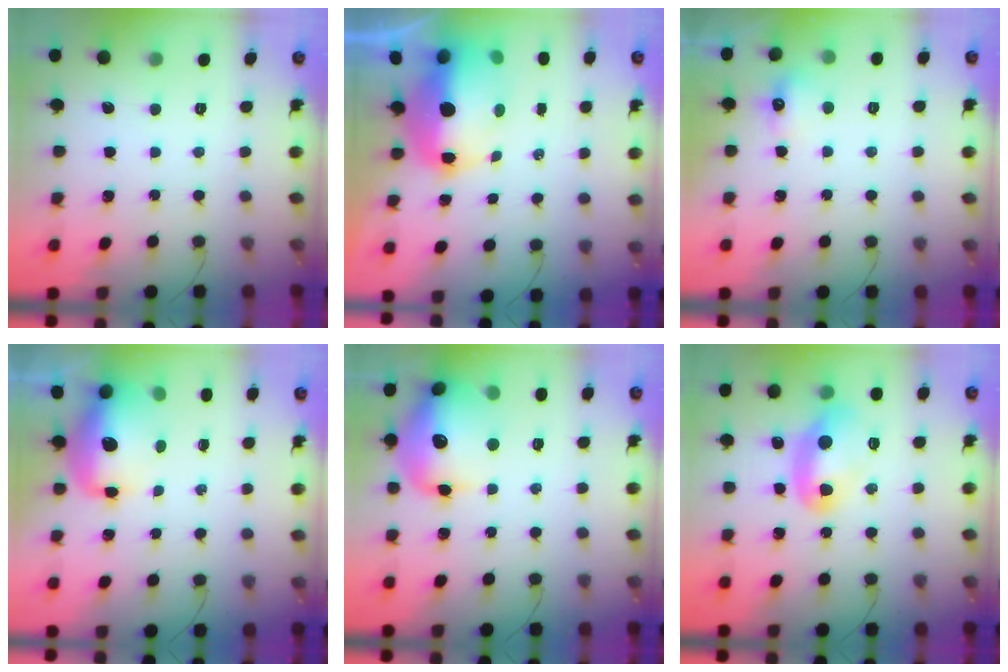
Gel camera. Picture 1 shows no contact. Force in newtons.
{"total": 14.3, "press": 14.1, "slide": 2.3}
{"total": 5.9, "press": 5.6, "slide": 1.7}
{"total": 11.9, "press": 11.5, "slide": 2.8}
{"total": 18.3, "press": 18.2, "slide": 1.6}
{"total": 10.6, "press": 10.6, "slide": 1.1}